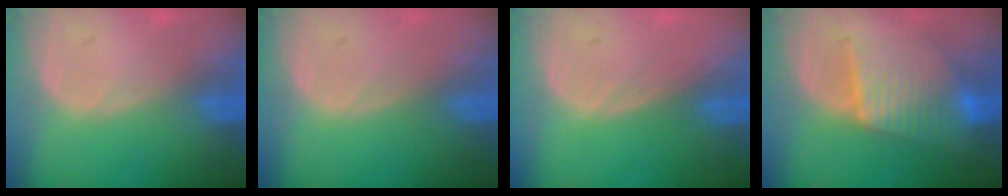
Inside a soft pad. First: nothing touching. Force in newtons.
{"total": 0.0}
{"total": 0.0}
{"total": 7.9, "press": 7.9, "slide": 0.3}